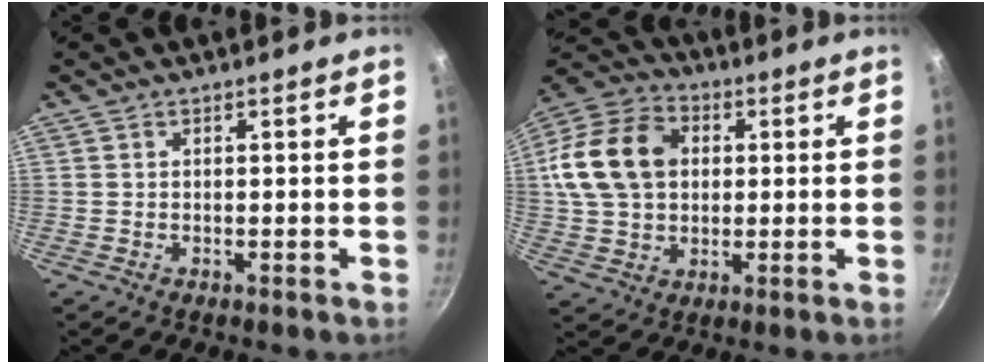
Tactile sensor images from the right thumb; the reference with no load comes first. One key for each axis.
{"total": 17.0, "fx": 2.7, "fy": 12.8, "fz": 10.9, "tx": -0.185, "ty": 0.024, "tz": 0.039}